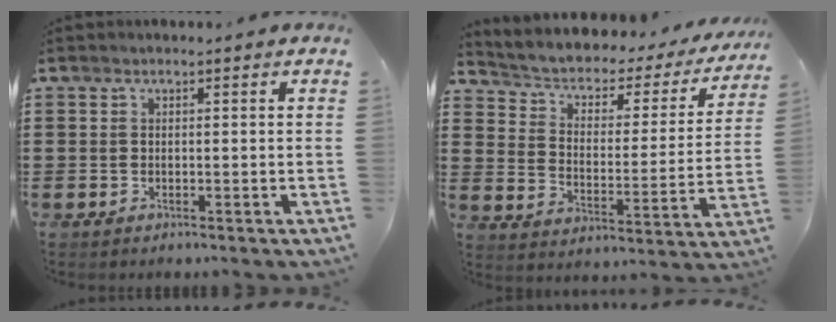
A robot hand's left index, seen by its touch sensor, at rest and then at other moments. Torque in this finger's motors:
{"motor_torque": [1.79, -0.34, 0.25, 0.04]}